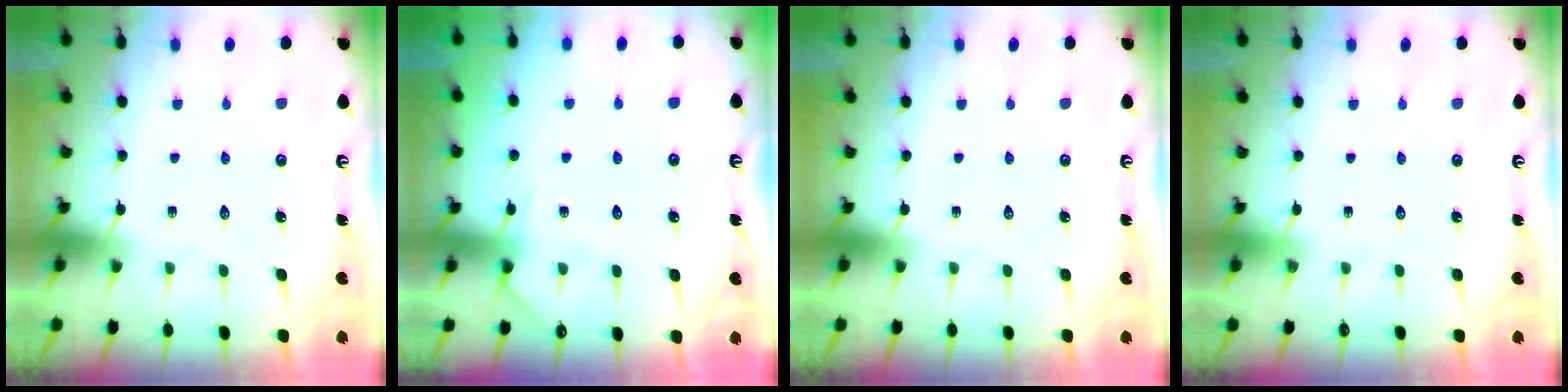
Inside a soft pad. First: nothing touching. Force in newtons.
{"total": 4.4, "press": 4.3, "slide": 0.6}
{"total": 0.0}
{"total": 0.0}